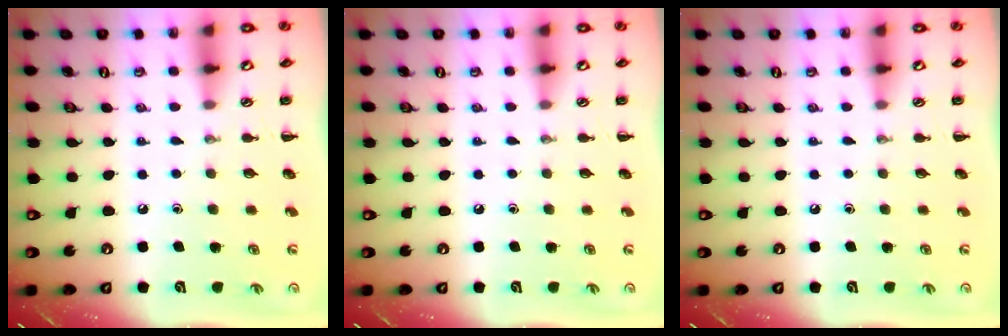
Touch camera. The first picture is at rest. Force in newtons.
{"total": 0.0}
{"total": 0.0}